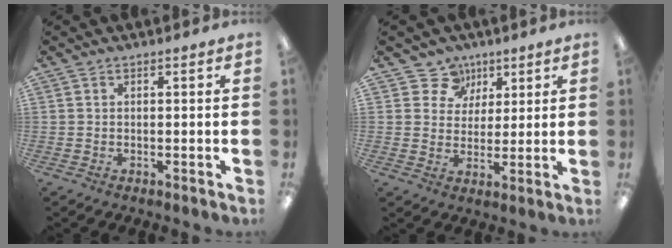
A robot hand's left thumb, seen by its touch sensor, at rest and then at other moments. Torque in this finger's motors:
{"motor_torque": [-0.32, -0.15, -0.17, -0.20, -0.05]}